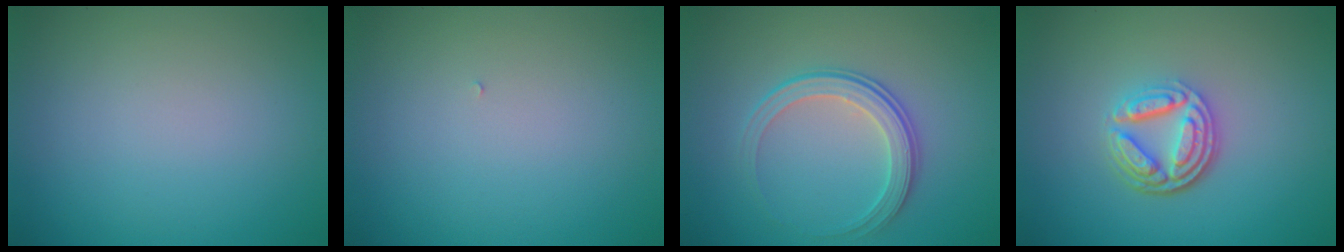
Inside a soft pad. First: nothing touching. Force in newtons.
{"total": 0.0}
{"total": 3.3, "press": 2.8, "slide": 1.8}
{"total": 4.5, "press": 3.3, "slide": 3.0}